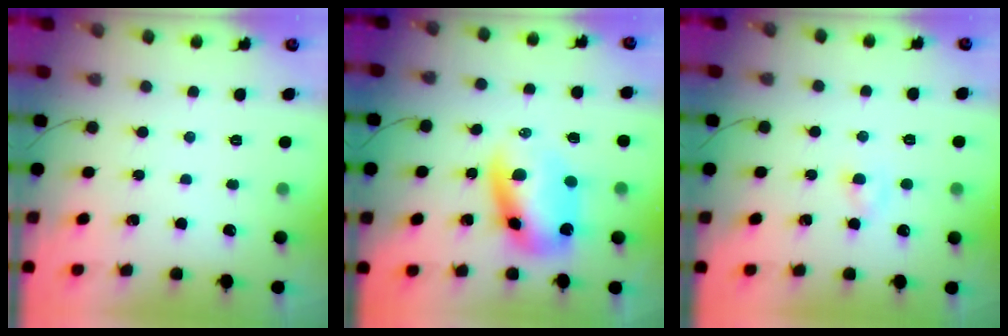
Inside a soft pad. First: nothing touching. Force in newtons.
{"total": 9.2, "press": 8.9, "slide": 2.4}
{"total": 1.0, "press": 0.8, "slide": 0.6}